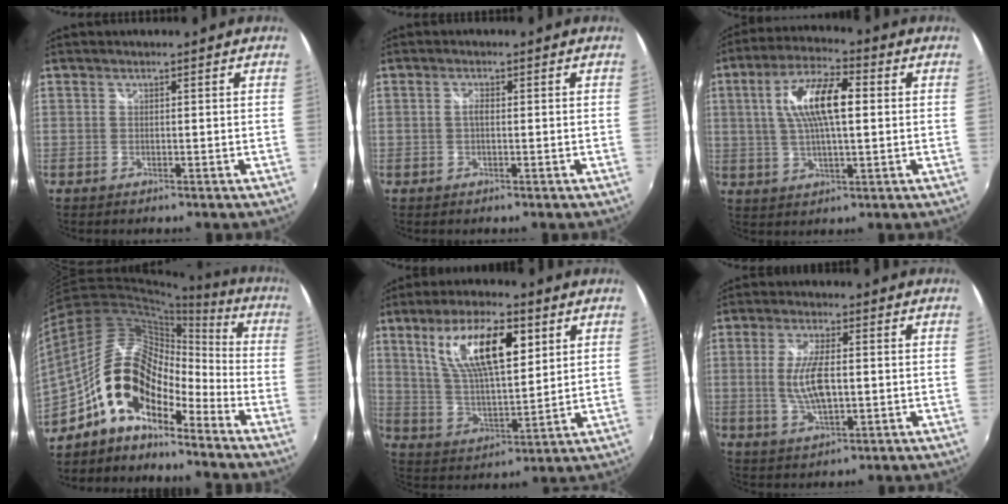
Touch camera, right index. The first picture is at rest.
{"total": 1.3, "force": [0.0, 0.5, 1.1], "torque": [-0.023, 0.003, -0.004]}
{"total": 11.9, "force": [1.9, 3.8, 11.1], "torque": [-0.209, 0.016, 0.033]}
{"total": 16.5, "force": [-9.6, 7.5, 11.1], "torque": [-0.198, 0.008, -0.195]}
{"total": 15.8, "force": [6.8, 5.5, 13.1], "torque": [-0.240, 0.011, 0.129]}
{"total": 8.1, "force": [-0.2, 2.8, 7.6], "torque": [-0.152, -0.005, 0.000]}